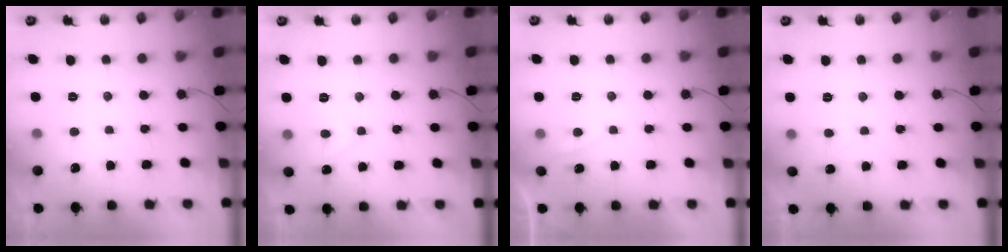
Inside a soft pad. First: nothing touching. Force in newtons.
{"total": 5.2, "press": 5.2, "slide": 0.4}
{"total": 0.7, "press": 0.4, "slide": 0.5}
{"total": 2.0, "press": 1.9, "slide": 0.6}